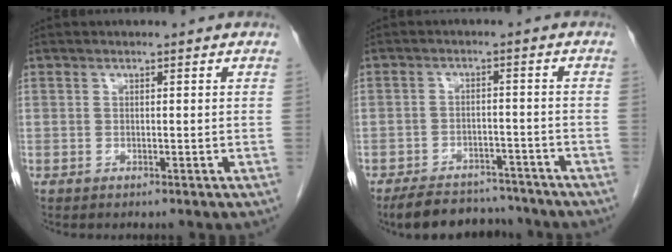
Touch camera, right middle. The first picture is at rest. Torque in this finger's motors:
{"motor_torque": [0.77, -0.59, 0.02, 0.01]}